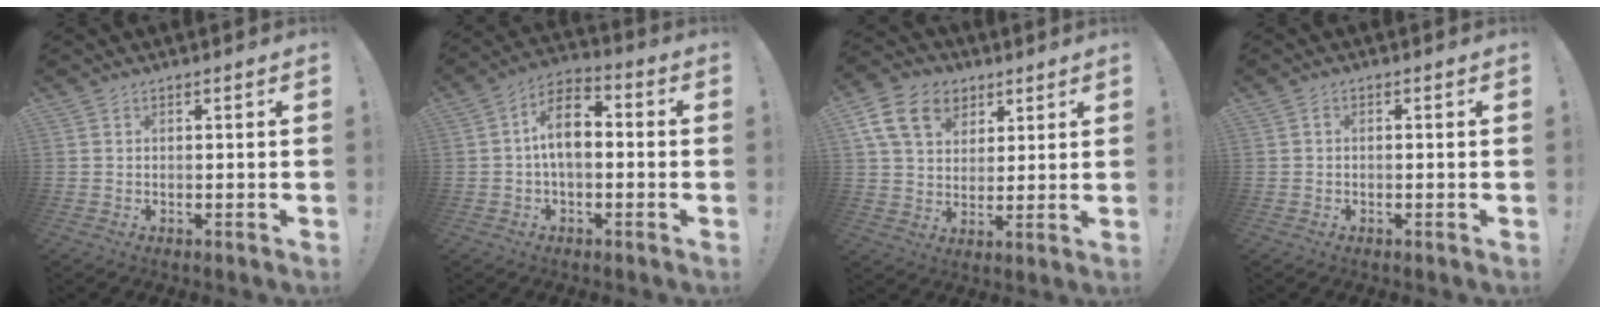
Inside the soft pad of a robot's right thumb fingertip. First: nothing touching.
{"total": 10.7, "force": [0.4, 6.1, 8.7], "torque": [-0.153, 0.011, 0.010]}
{"total": 15.4, "force": [6.5, 11.5, 7.9], "torque": [-0.122, -0.021, 0.131]}
{"total": 0.8, "force": [-0.6, 0.1, 0.6], "torque": [-0.009, 0.001, -0.010]}